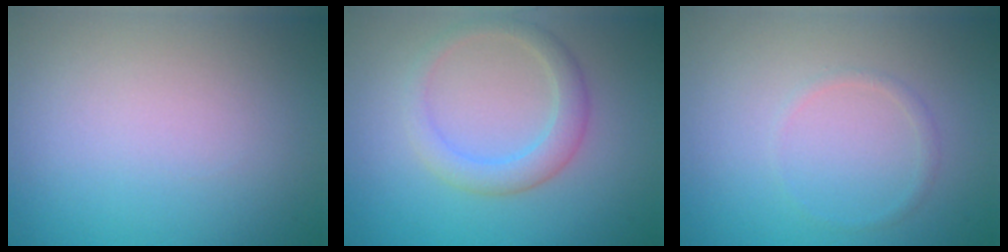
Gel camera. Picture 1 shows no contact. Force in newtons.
{"total": 2.9, "press": 2.9, "slide": 0.2}
{"total": 0.8, "press": 0.8, "slide": 0.1}